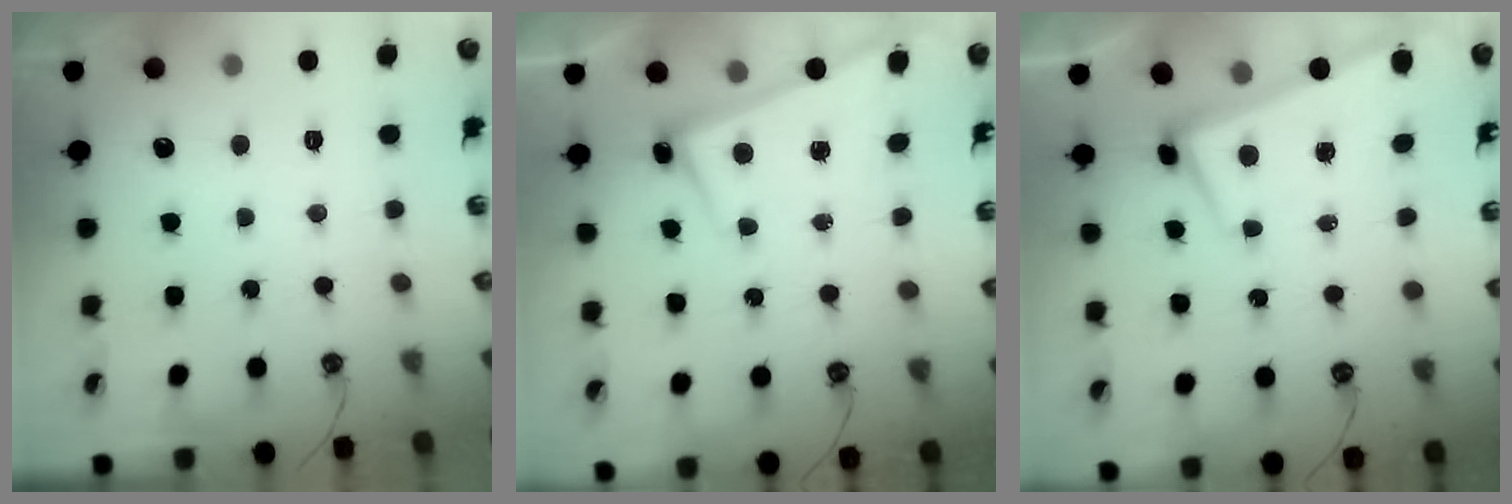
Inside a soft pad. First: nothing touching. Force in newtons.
{"total": 2.8, "press": 2.8, "slide": 0.4}
{"total": 2.1, "press": 1.3, "slide": 1.7}